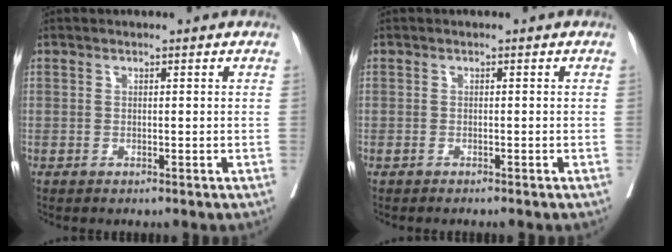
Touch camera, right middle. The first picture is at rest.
{"total": 0.9, "force": [-0.7, 0.2, 0.6], "torque": [-0.013, -0.003, -0.009]}